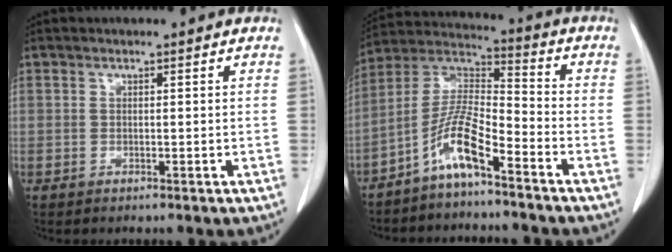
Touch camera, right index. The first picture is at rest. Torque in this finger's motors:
{"motor_torque": [1.20, -0.94, 0.30, 0.10]}